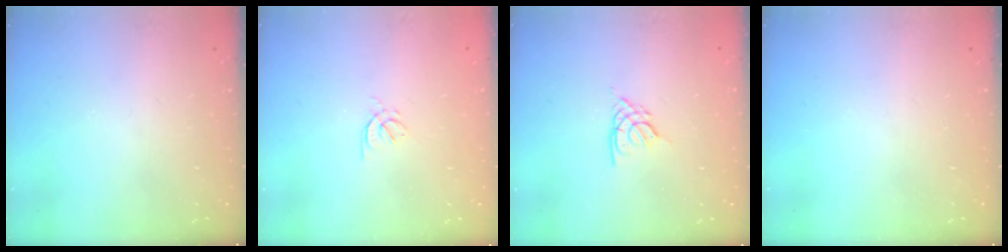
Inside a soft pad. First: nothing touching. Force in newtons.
{"total": 2.1, "press": 2.0, "slide": 0.6}
{"total": 2.6, "press": 2.6, "slide": 0.6}
{"total": 0.0}